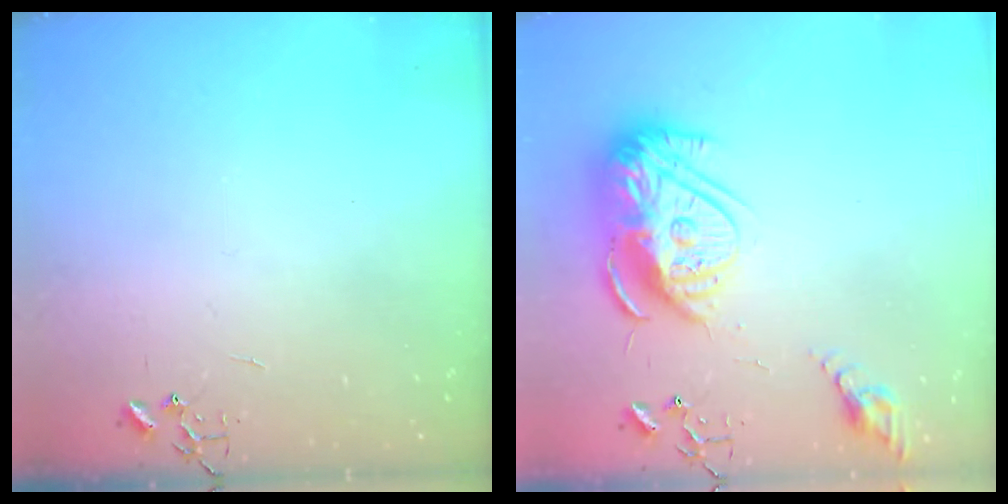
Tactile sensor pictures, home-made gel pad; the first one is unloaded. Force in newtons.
{"total": 17.6, "press": 17.5, "slide": 1.6}